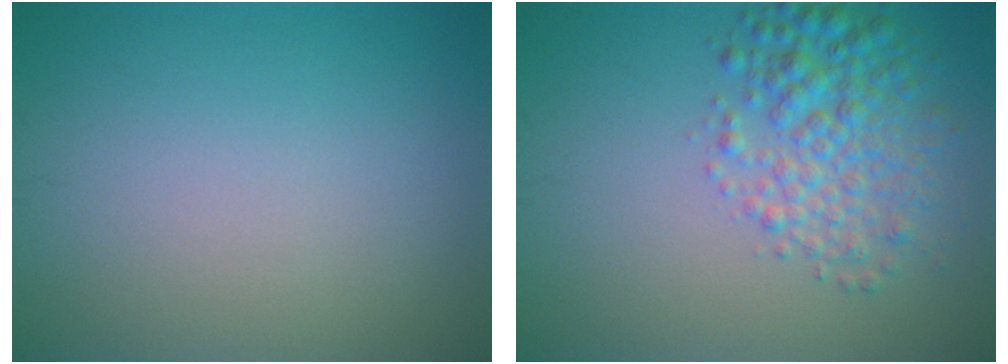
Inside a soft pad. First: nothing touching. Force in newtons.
{"total": 4.4, "press": 4.4, "slide": 0.1}